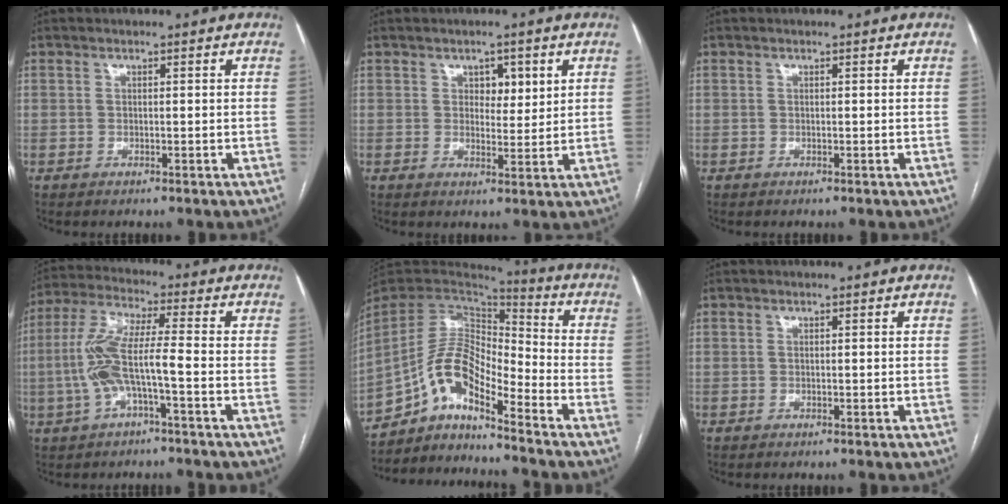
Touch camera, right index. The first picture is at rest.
{"total": 3.8, "force": [1.7, 2.1, 2.7], "torque": [-0.034, 0.001, 0.025]}
{"total": 0.0}
{"total": 9.5, "force": [-2.2, 1.3, 9.1], "torque": [-0.204, 0.019, -0.046]}
{"total": 11.7, "force": [-8.1, 3.1, 7.9], "torque": [-0.152, 0.032, -0.149]}
{"total": 0.0}